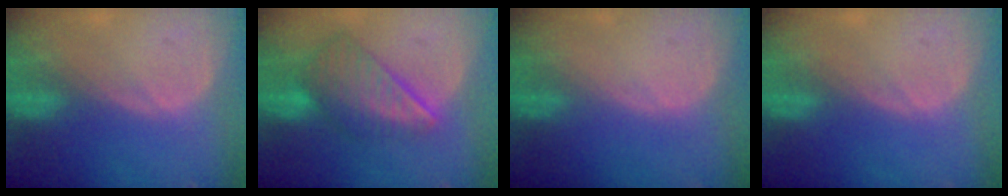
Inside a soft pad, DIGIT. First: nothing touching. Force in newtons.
{"total": 8.8, "press": 7.7, "slide": 4.4}
{"total": 0.0}
{"total": 0.0}